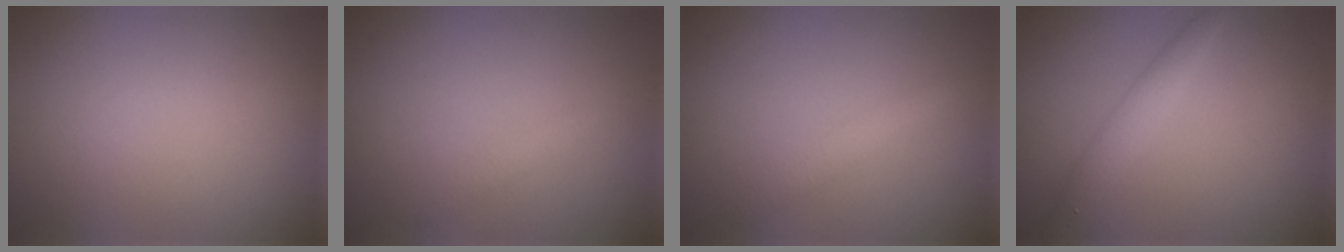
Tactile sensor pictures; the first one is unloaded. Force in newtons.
{"total": 0.9, "press": 0.9, "slide": 0.1}
{"total": 1.6, "press": 1.6, "slide": 0.1}
{"total": 2.2, "press": 2.2, "slide": 0.1}